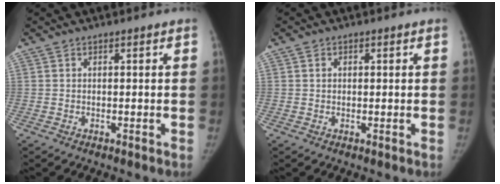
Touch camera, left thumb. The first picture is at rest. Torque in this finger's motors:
{"motor_torque": [-0.27, -0.12, -0.43, 0.28, -0.03]}